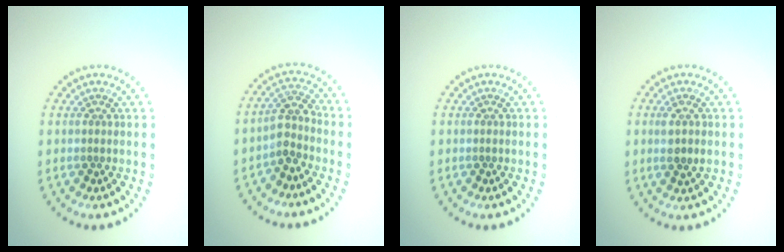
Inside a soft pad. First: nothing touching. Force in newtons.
{"total": 2.7, "press": 2.1, "slide": 1.7}
{"total": 0.0}
{"total": 1.3, "press": 1.3, "slide": 0.4}